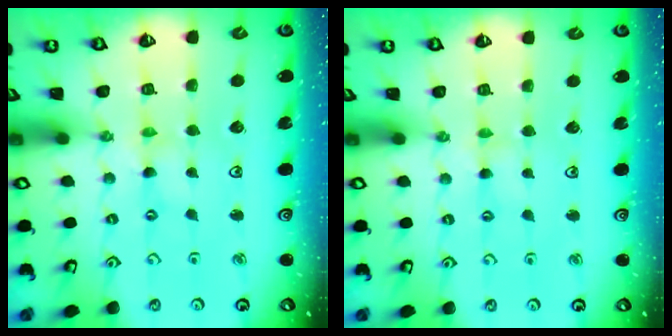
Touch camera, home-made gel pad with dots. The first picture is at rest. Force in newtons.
{"total": 1.4, "press": 1.4, "slide": 0.3}